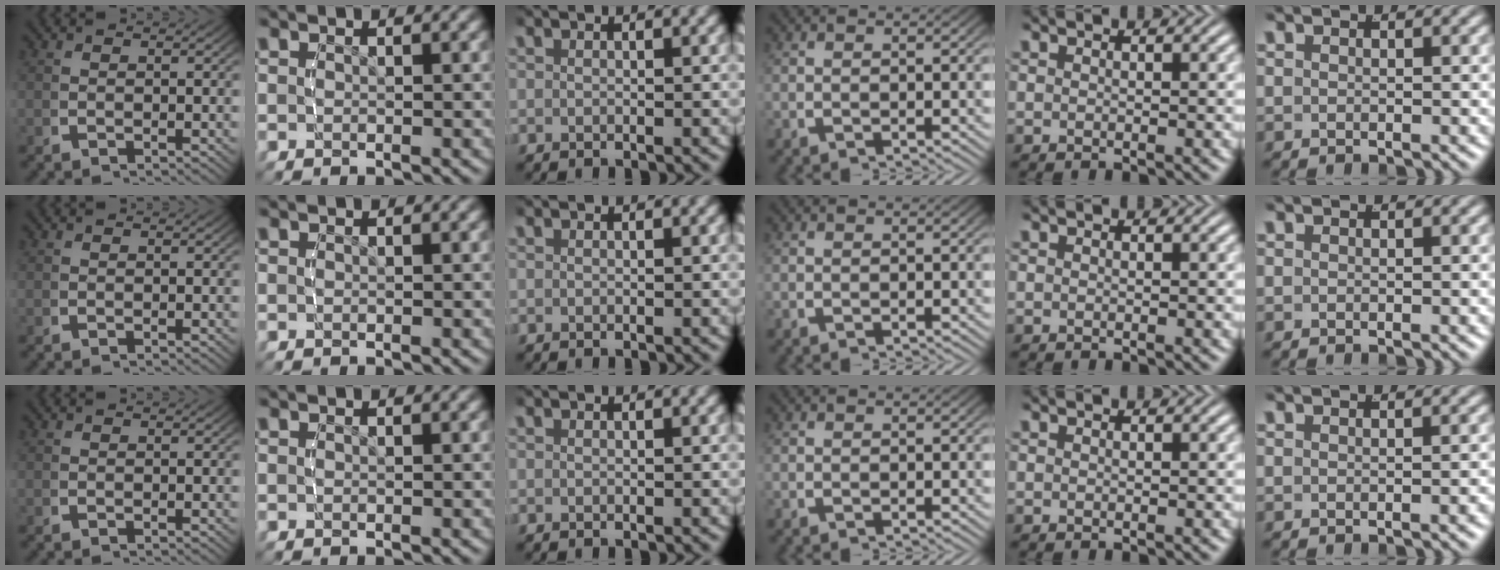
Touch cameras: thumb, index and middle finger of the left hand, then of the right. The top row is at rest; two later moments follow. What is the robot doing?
{"motion": "lift_and_place", "object": "bottle"}